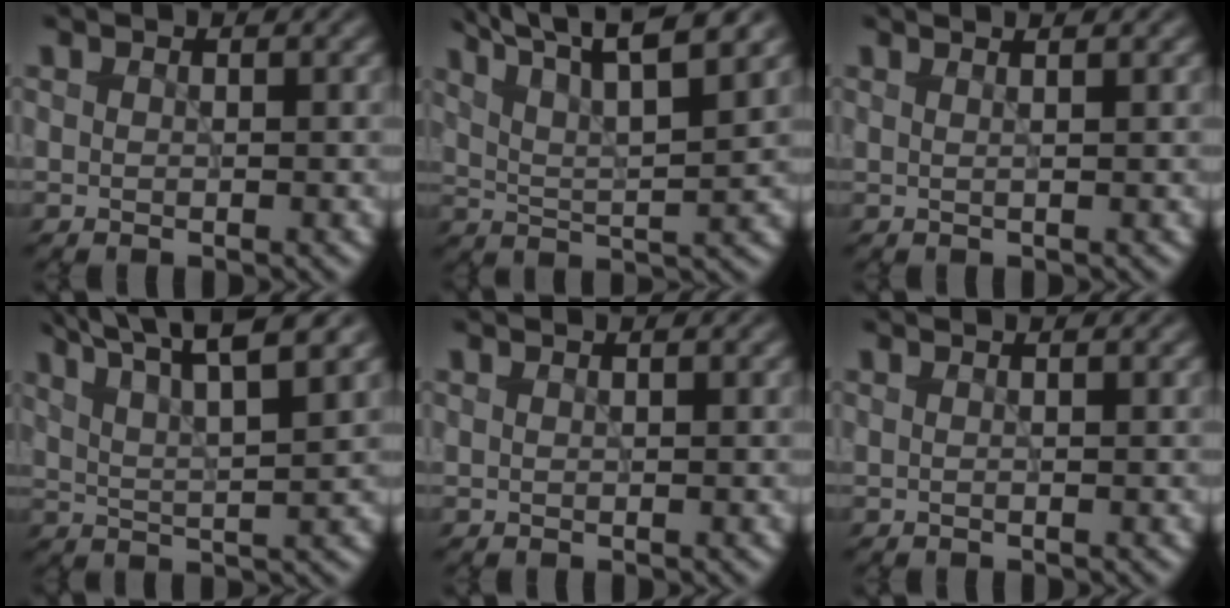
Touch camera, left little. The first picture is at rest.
{"total": 9.2, "force": [6.6, 2.2, 5.9], "torque": [-0.087, 0.019, 0.075]}
{"total": 3.1, "force": [1.7, 1.4, 2.2], "torque": [-0.010, 0.014, -0.012]}
{"total": 7.9, "force": [5.6, 1.6, 5.3], "torque": [-0.080, 0.018, 0.070]}
{"total": 0.6, "force": [0.4, 0.2, 0.4], "torque": [-0.003, 0.002, 0.003]}
{"total": 1.2, "force": [0.5, 0.5, 1.1], "torque": [-0.011, -0.006, -0.007]}